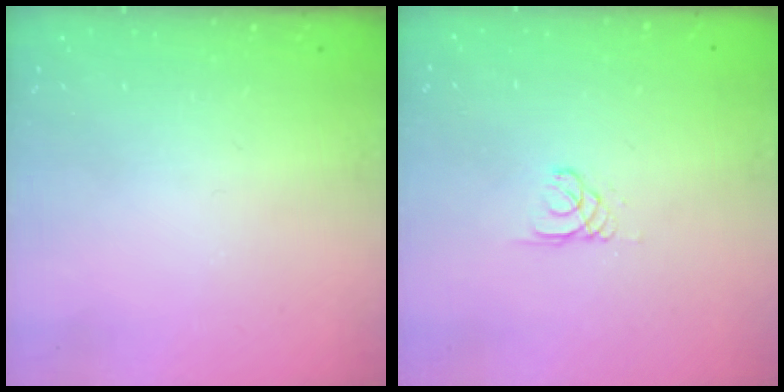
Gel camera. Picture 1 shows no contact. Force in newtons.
{"total": 0.8, "press": 0.8, "slide": 0.1}